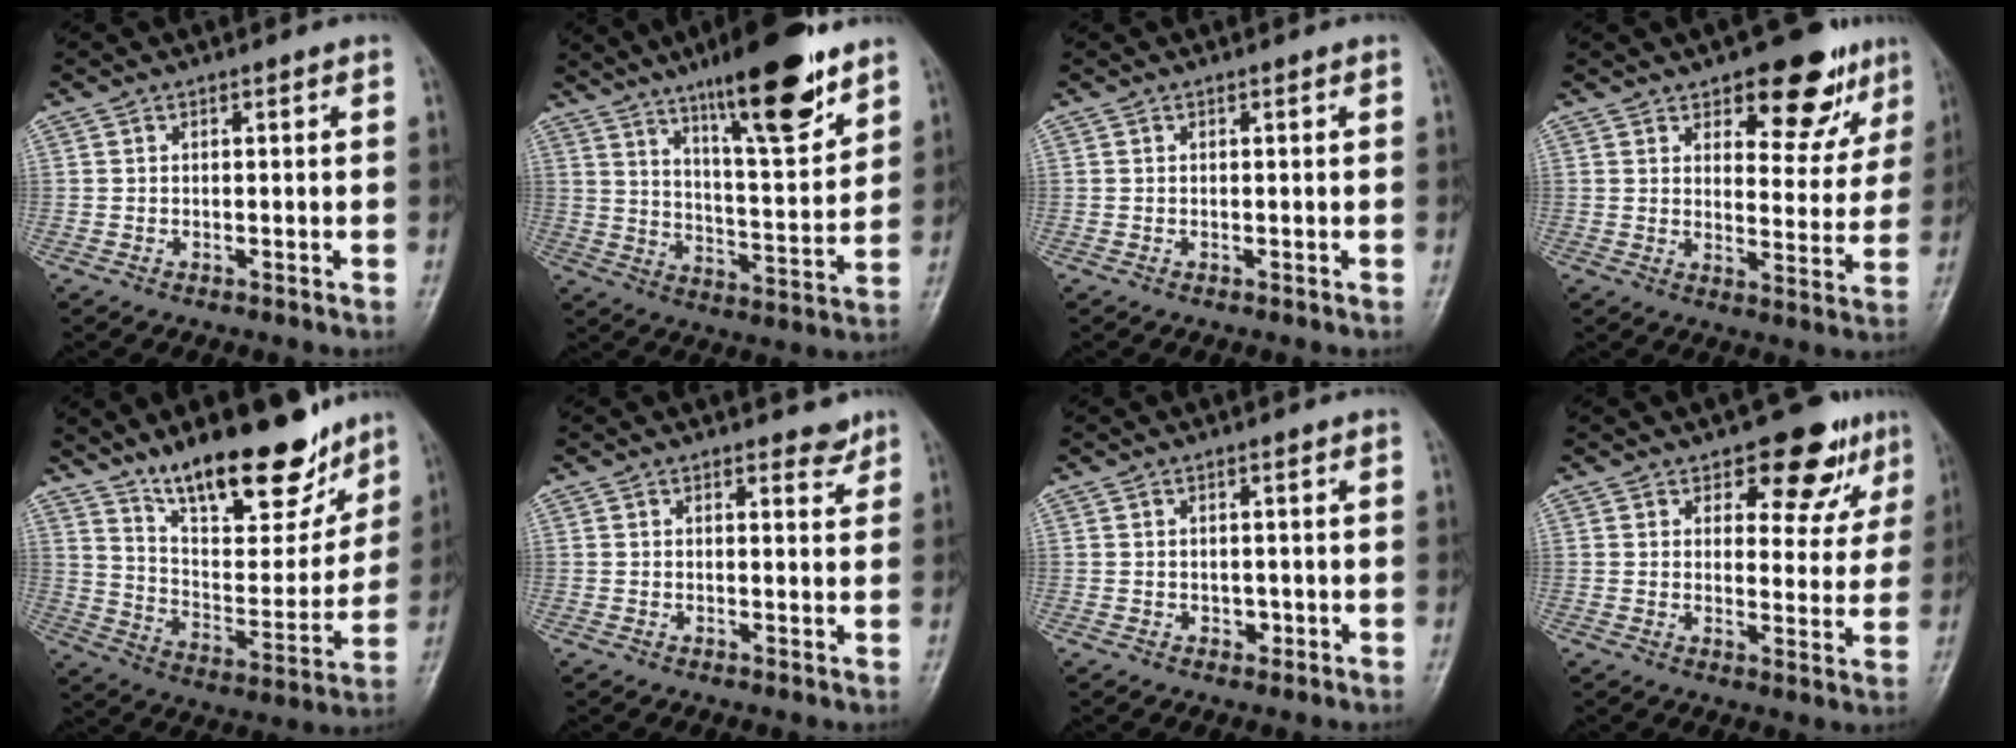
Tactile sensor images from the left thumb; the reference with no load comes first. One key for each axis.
{"total": 18.2, "fx": 11.8, "fy": 4.0, "fz": 13.3, "tx": -0.179, "ty": -0.065, "tz": 0.192}
{"total": 0.0}
{"total": 12.8, "fx": 8.1, "fy": 6.2, "fz": 7.7, "tx": -0.044, "ty": -0.044, "tz": 0.110}
{"total": 21.9, "fx": 15.7, "fy": 7.7, "fz": 13.1, "tx": -0.154, "ty": -0.087, "tz": 0.259}
{"total": 2.2, "fx": 1.9, "fy": 1.0, "fz": 0.7, "tx": 0.006, "ty": -0.013, "tz": 0.022}
{"total": 1.4, "fx": -0.2, "fy": 1.1, "fz": 0.7, "tx": -0.005, "ty": 0.001, "tz": -0.001}
{"total": 10.1, "fx": 6.5, "fy": 5.5, "fz": 5.5, "tx": -0.022, "ty": -0.034, "tz": 0.081}